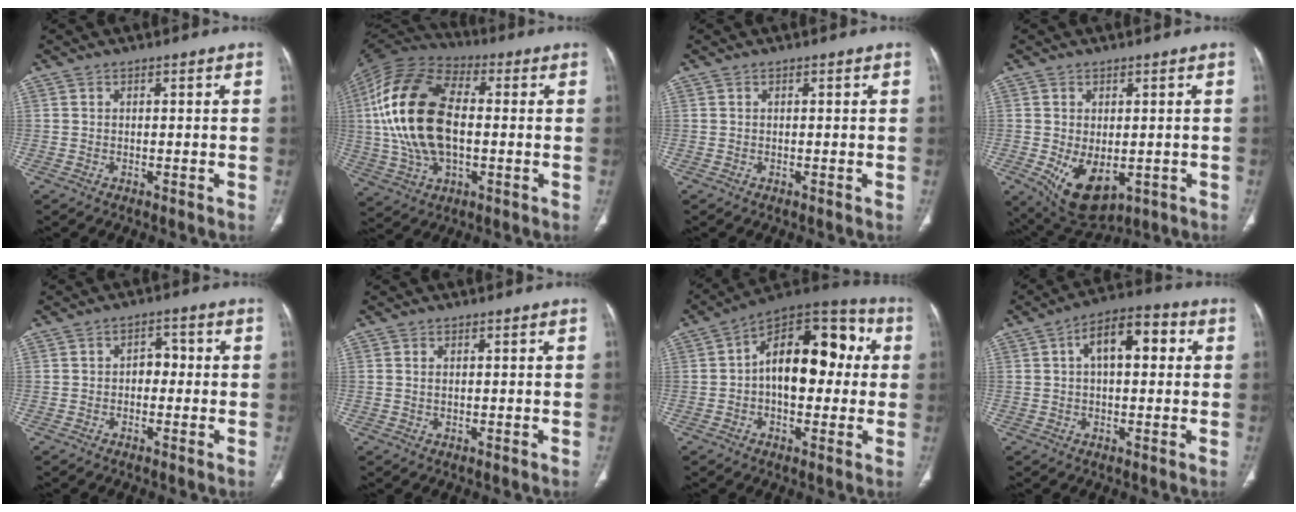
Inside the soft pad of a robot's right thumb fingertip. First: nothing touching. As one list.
[{"total": 22.2, "force": [0.9, 12.5, 18.3], "torque": [-0.376, 0.014, 0.014]}, {"total": 0.0}, {"total": 9.7, "force": [-2.2, 5.8, 7.5], "torque": [-0.114, -0.013, -0.013]}, {"total": 3.2, "force": [-0.3, 2.3, 2.2], "torque": [-0.012, 0.014, -0.012]}, {"total": 0.7, "force": [0.3, 0.3, 0.6], "torque": [-0.016, 0.003, 0.008]}, {"total": 18.2, "force": [1.7, 10.7, 14.7], "torque": [-0.178, 0.044, 0.016]}, {"total": 10.2, "force": [2.4, 5.2, 8.4], "torque": [-0.120, 0.029, 0.029]}]